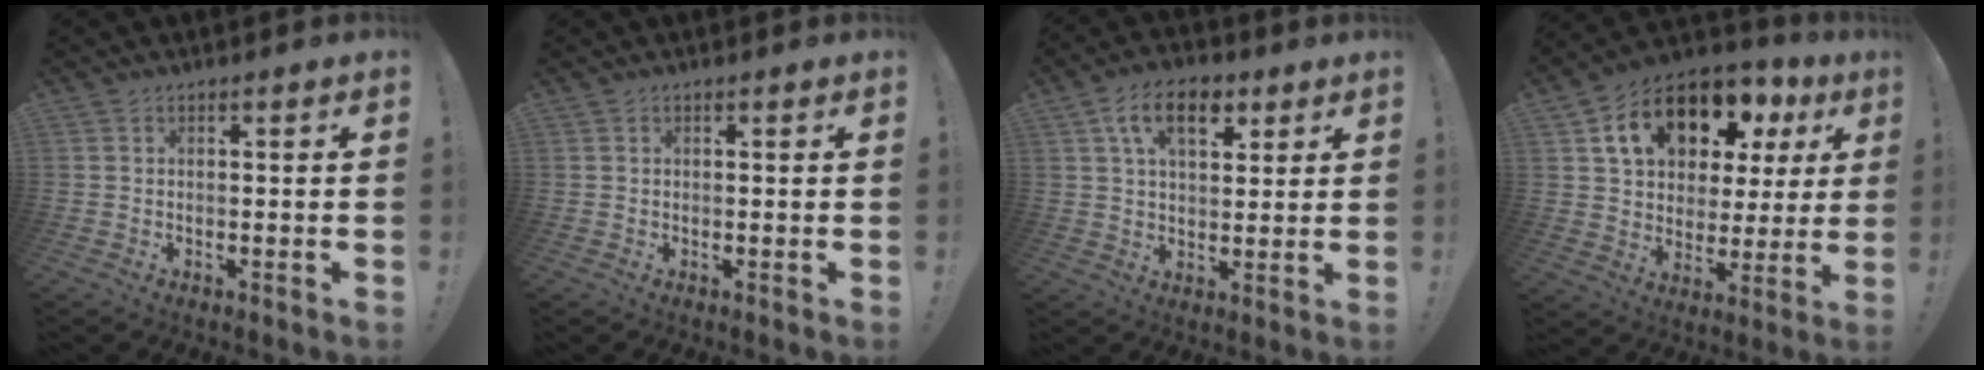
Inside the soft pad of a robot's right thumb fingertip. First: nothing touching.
{"total": 0.0}
{"total": 12.5, "force": [5.4, 7.2, 8.6], "torque": [-0.129, 0.000, 0.097]}
{"total": 16.9, "force": [8.9, 10.6, 9.8], "torque": [-0.164, -0.037, 0.167]}